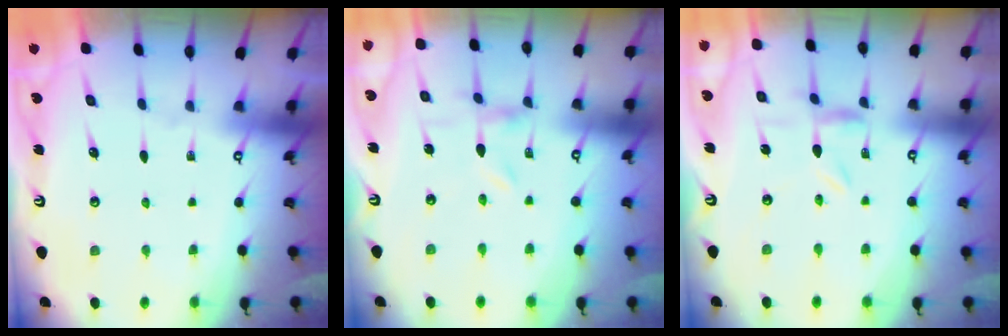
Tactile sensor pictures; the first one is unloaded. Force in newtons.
{"total": 0.0}
{"total": 1.6, "press": 1.6, "slide": 0.3}